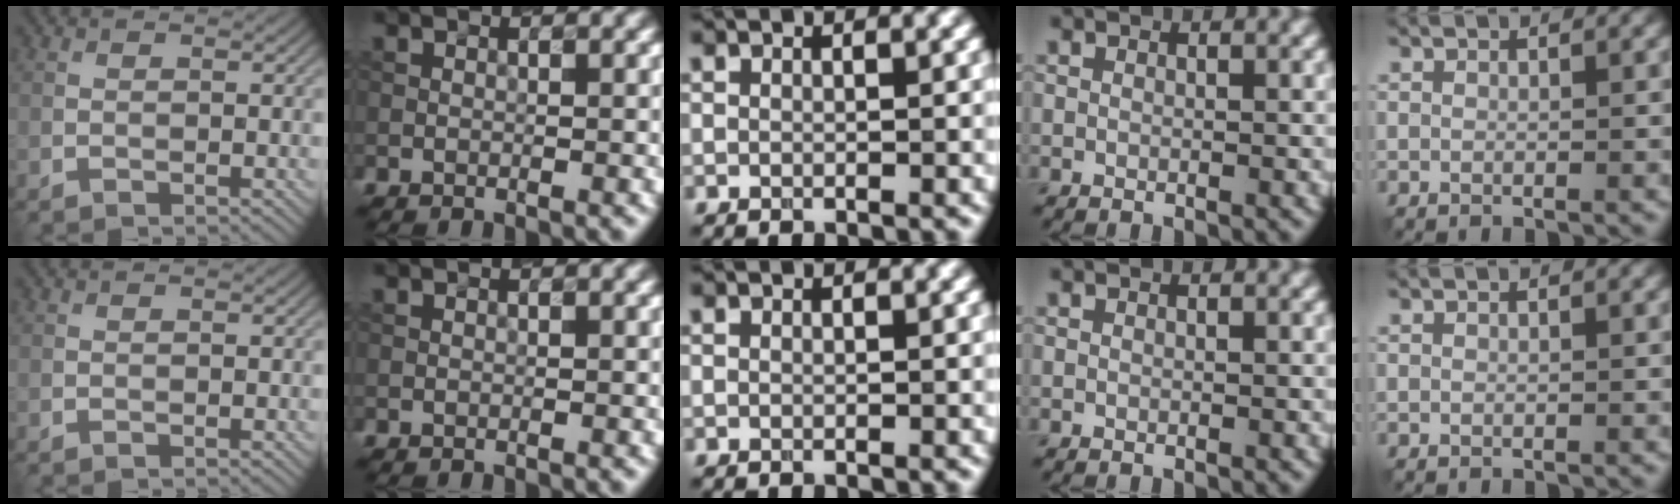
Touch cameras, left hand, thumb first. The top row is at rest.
{}